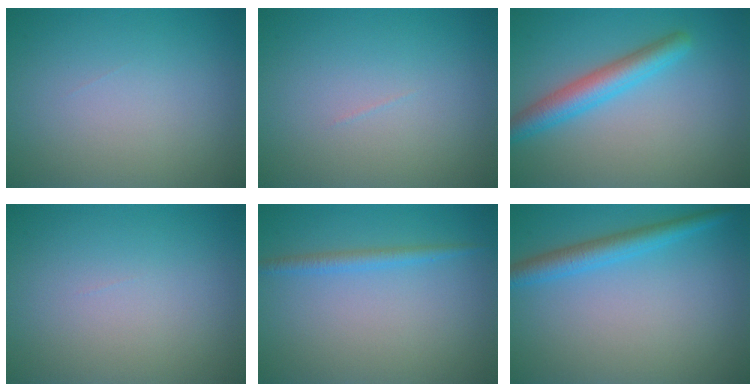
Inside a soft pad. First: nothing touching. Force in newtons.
{"total": 0.0}
{"total": 3.8, "press": 3.8, "slide": 0.1}
{"total": 0.0}
{"total": 1.5, "press": 1.5, "slide": 0.1}
{"total": 3.0, "press": 3.0, "slide": 0.0}